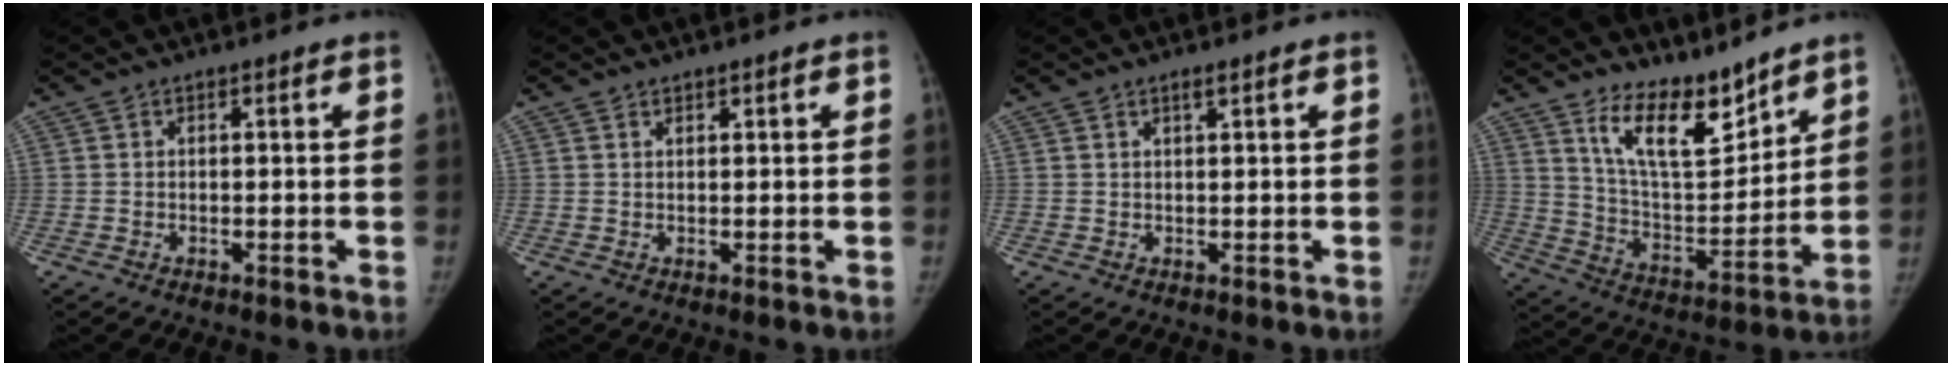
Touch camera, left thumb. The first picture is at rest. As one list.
[{"total": 0.6, "force": [0.6, 0.2, 0.1], "torque": [0.003, -0.005, 0.008]}, {"total": 1.0, "force": [0.7, 0.1, 0.7], "torque": [-0.009, -0.003, 0.013]}, {"total": 13.5, "force": [10.3, 4.9, 7.2], "torque": [-0.088, -0.083, 0.193]}]